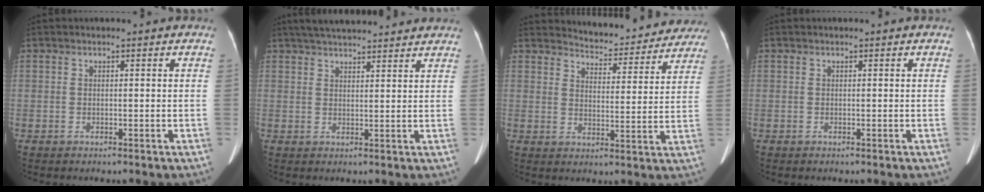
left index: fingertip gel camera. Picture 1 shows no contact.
{"total": 13.1, "force": [11.7, 1.8, 5.5], "torque": [-0.082, 0.040, 0.163]}
{"total": 13.8, "force": [13.3, 3.0, 2.1], "torque": [-0.007, -0.016, 0.154]}
{"total": 0.0}